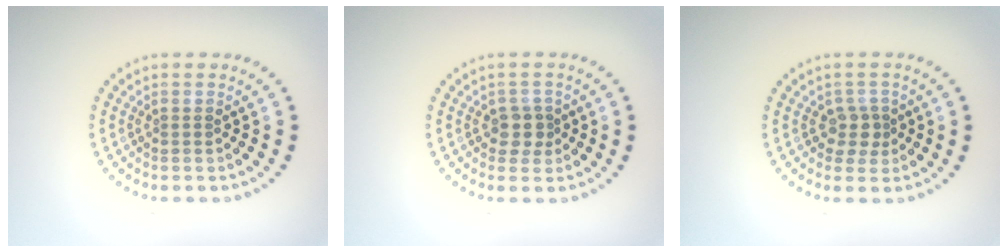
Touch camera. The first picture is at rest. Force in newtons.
{"total": 1.9, "press": 1.6, "slide": 0.9}
{"total": 1.9, "press": 1.6, "slide": 1.0}